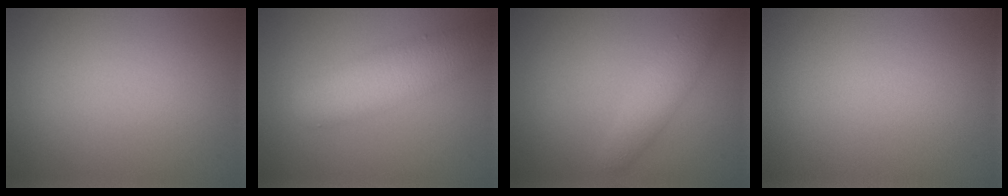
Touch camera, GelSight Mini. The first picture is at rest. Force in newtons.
{"total": 4.8, "press": 4.8, "slide": 0.2}
{"total": 2.2, "press": 2.2, "slide": 0.1}
{"total": 0.0}